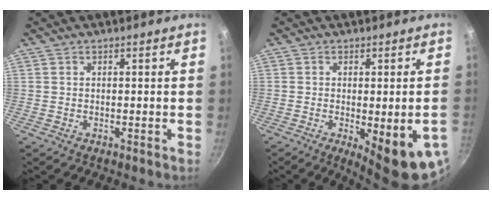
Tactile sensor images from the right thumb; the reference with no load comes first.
{"total": 12.5, "force": [-4.0, 3.2, 11.4], "torque": [-0.128, -0.011, -0.042]}